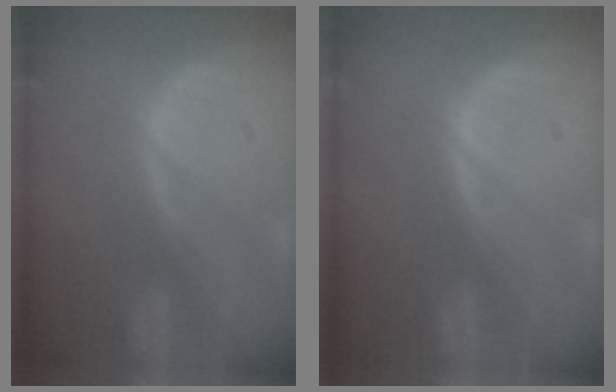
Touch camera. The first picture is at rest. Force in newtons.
{"total": 0.0}